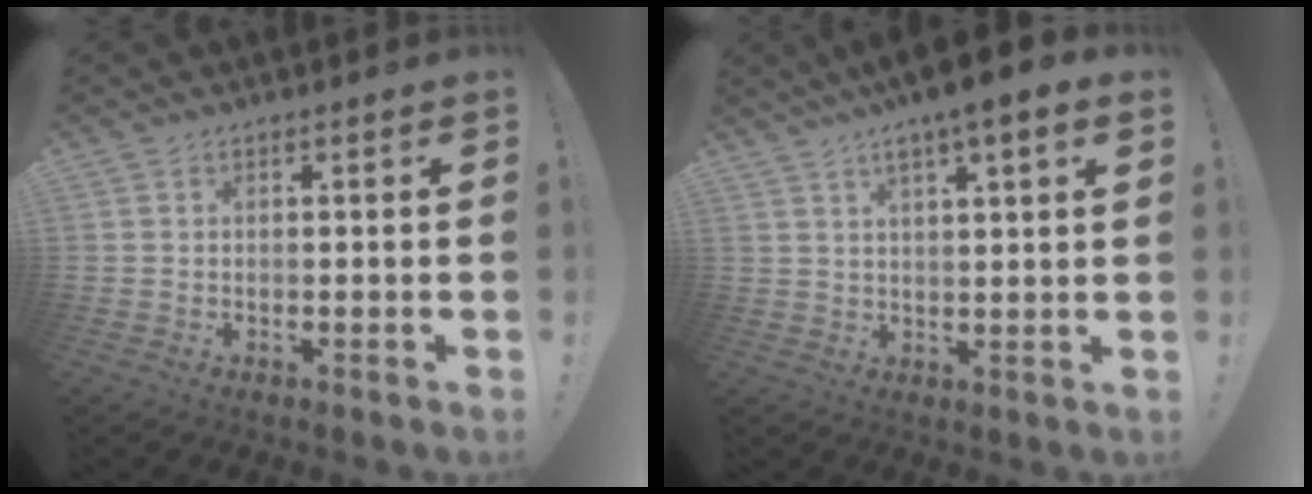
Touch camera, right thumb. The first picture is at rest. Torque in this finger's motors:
{"motor_torque": [-0.69, 1.28, 1.56, 0.98, 0.07]}